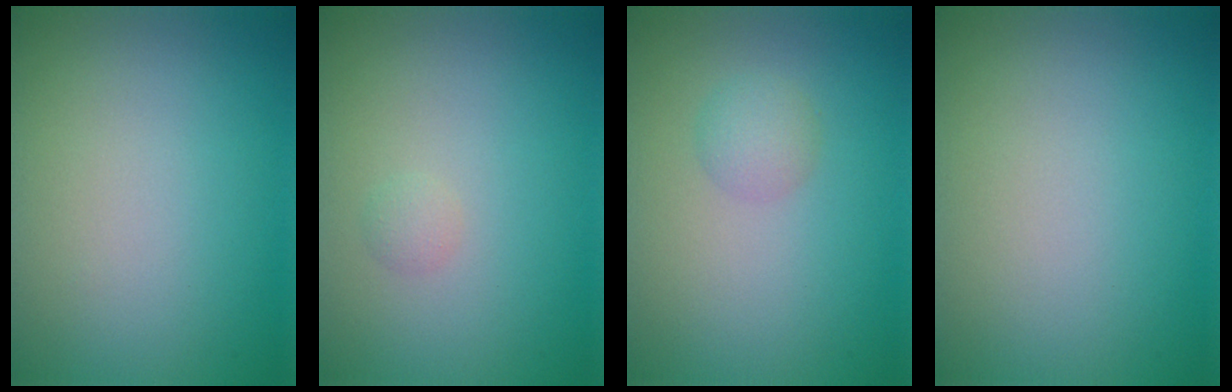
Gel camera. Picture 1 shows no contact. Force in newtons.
{"total": 0.7, "press": 0.7, "slide": 0.0}
{"total": 1.6, "press": 1.6, "slide": 0.1}
{"total": 0.0}